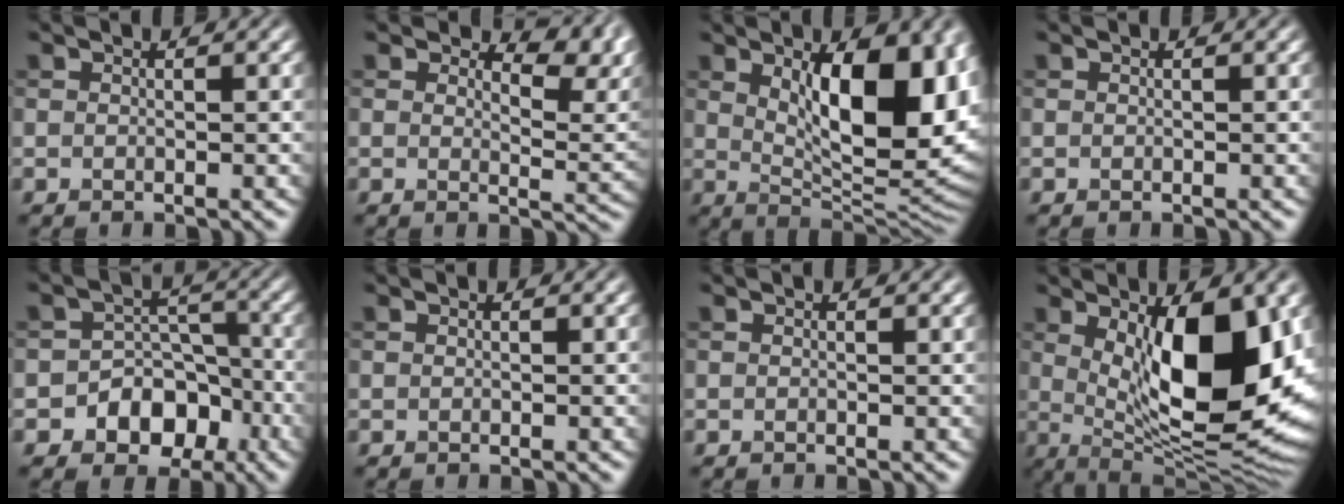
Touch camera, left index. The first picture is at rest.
{"total": 7.7, "force": [4.2, 3.6, 5.3], "torque": [-0.059, -0.002, 0.068]}
{"total": 12.5, "force": [2.6, 5.5, 10.9], "torque": [-0.137, -0.011, 0.046]}
{"total": 0.0}
{"total": 7.0, "force": [-3.7, 5.4, 2.4], "torque": [0.004, 0.005, -0.074]}
{"total": 0.0}
{"total": 0.0}
{"total": 13.7, "force": [2.0, 5.5, 12.4], "torque": [-0.168, -0.019, 0.038]}